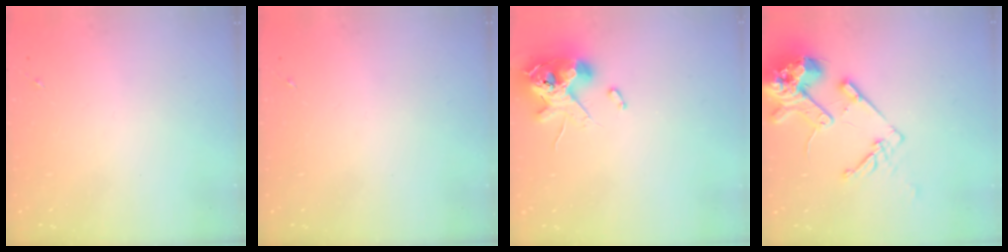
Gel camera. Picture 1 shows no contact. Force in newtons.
{"total": 0.0}
{"total": 12.2, "press": 12.1, "slide": 2.0}
{"total": 17.0, "press": 16.8, "slide": 2.4}